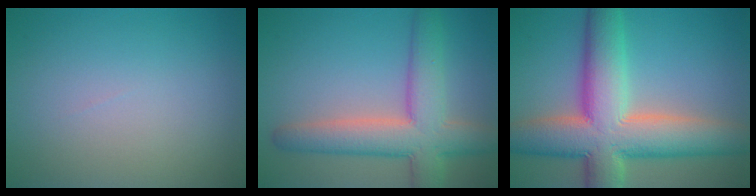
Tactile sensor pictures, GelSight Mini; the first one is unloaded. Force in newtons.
{"total": 7.4, "press": 7.4, "slide": 0.6}
{"total": 12.0, "press": 12.0, "slide": 1.1}